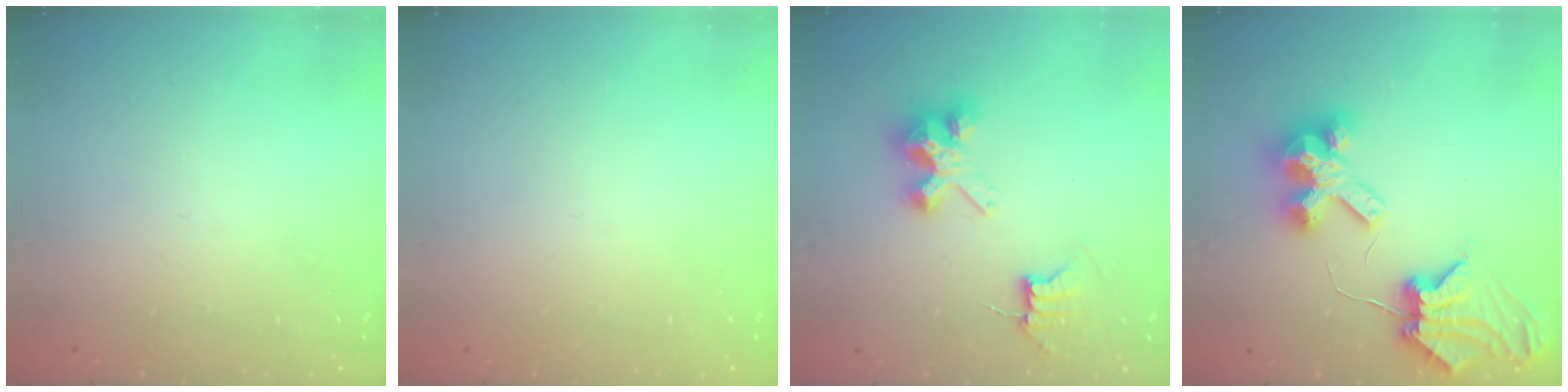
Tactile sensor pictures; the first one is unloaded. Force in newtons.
{"total": 0.0}
{"total": 7.3, "press": 7.3, "slide": 0.6}
{"total": 8.3, "press": 8.2, "slide": 1.1}